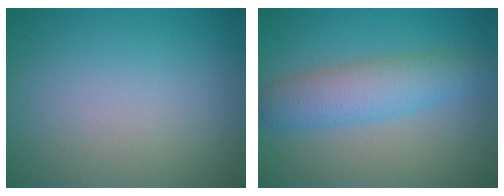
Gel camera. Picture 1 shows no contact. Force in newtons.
{"total": 4.6, "press": 4.6, "slide": 0.1}